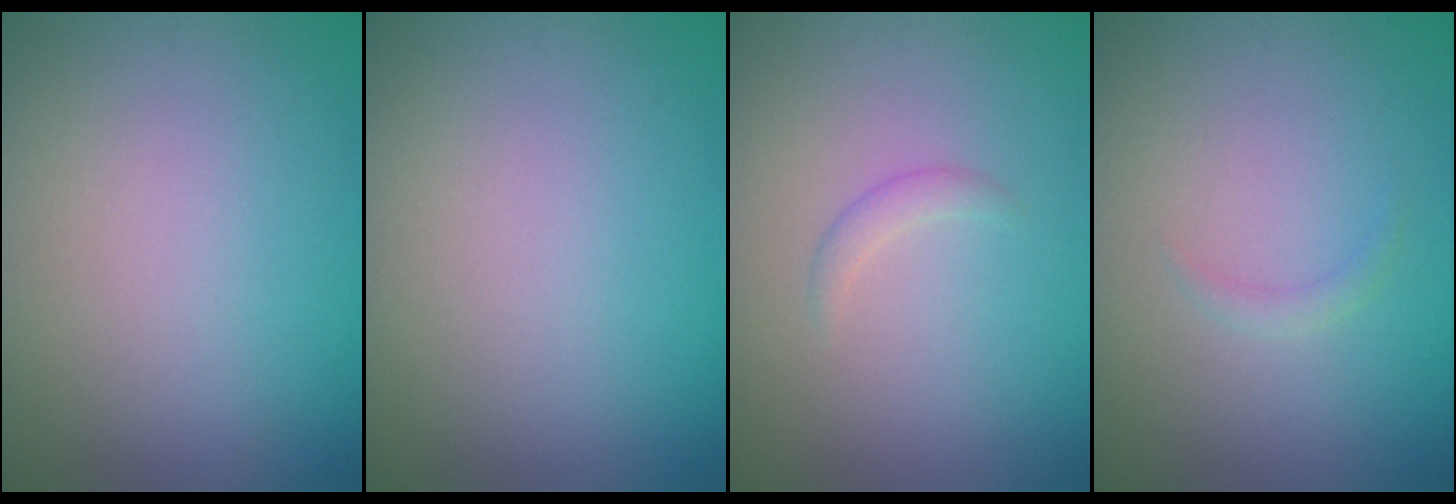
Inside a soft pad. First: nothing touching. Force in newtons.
{"total": 0.0}
{"total": 1.0, "press": 1.0, "slide": 0.0}
{"total": 0.8, "press": 0.8, "slide": 0.0}